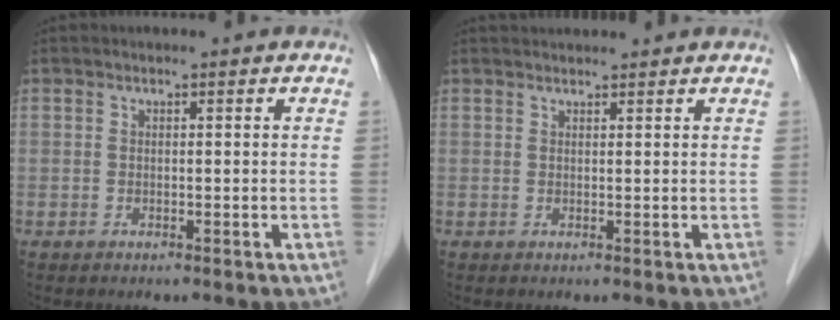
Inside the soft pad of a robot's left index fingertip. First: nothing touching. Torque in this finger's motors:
{"motor_torque": [-0.20, -0.22, 0.11, 0.04]}